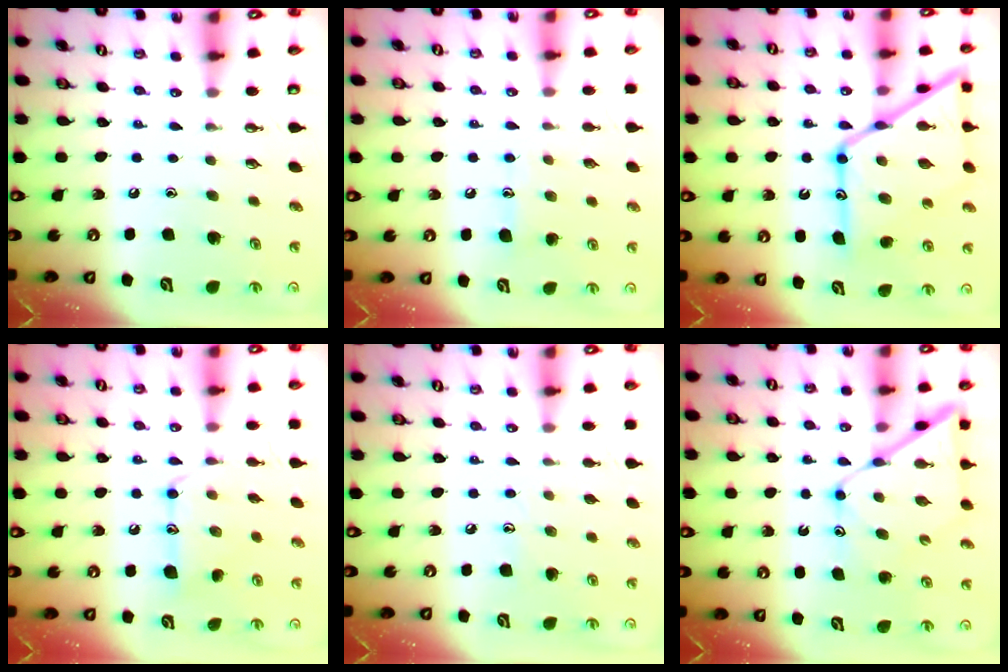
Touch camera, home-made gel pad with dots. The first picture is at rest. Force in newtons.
{"total": 8.2, "press": 8.1, "slide": 0.7}
{"total": 22.1, "press": 22.0, "slide": 1.8}
{"total": 12.8, "press": 12.8, "slide": 0.4}
{"total": 4.9, "press": 4.9, "slide": 0.5}
{"total": 13.4, "press": 13.4, "slide": 1.1}